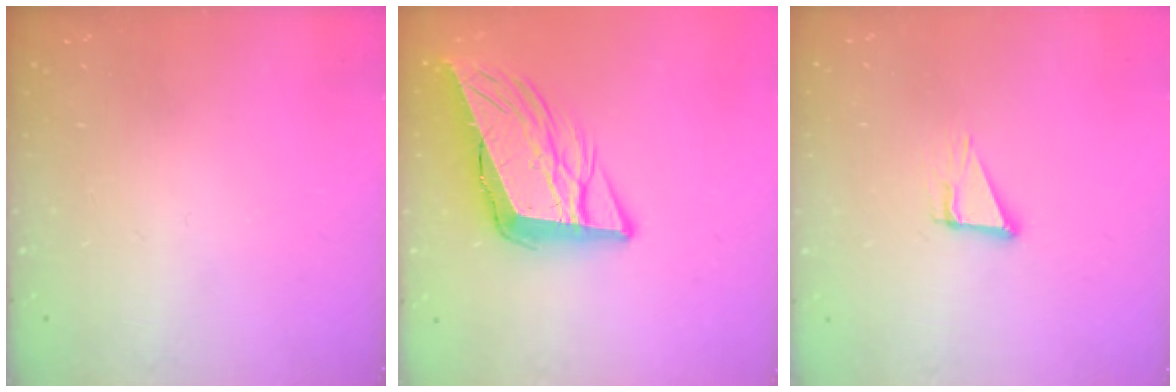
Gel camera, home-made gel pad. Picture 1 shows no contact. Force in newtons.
{"total": 12.3, "press": 11.7, "slide": 3.6}
{"total": 3.8, "press": 3.7, "slide": 0.4}